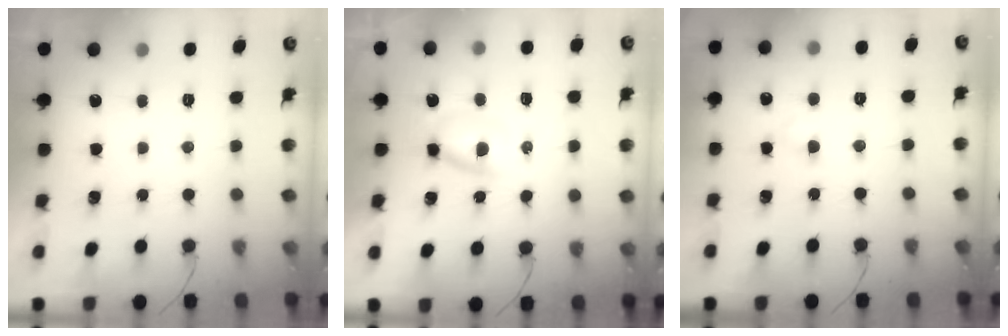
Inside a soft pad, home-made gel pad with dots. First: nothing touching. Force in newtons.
{"total": 3.7, "press": 3.6, "slide": 1.0}
{"total": 2.3, "press": 2.1, "slide": 1.0}